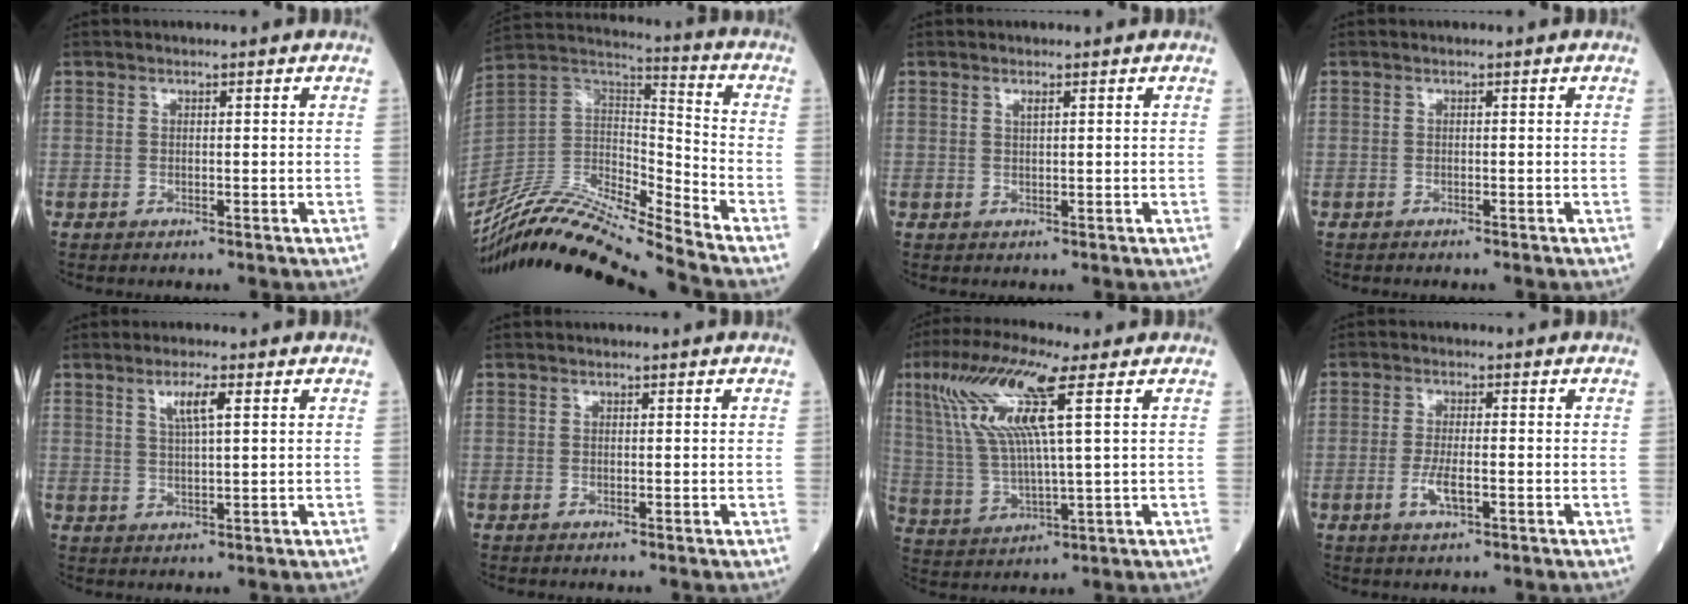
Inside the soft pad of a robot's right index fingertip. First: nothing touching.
{"total": 19.2, "force": [-17.9, -1.0, 6.9], "torque": [-0.139, 0.028, -0.330]}
{"total": 0.8, "force": [0.4, 0.0, 0.6], "torque": [-0.015, -0.002, 0.008]}
{"total": 0.8, "force": [-0.7, 0.1, 0.3], "torque": [0.000, 0.000, -0.011]}
{"total": 3.9, "force": [1.8, 0.3, 3.4], "torque": [-0.066, 0.001, 0.033]}
{"total": 0.0}
{"total": 13.6, "force": [5.4, 1.1, 12.4], "torque": [-0.276, 0.015, 0.105]}
{"total": 3.8, "force": [-1.3, 0.9, 3.5], "torque": [-0.072, -0.002, -0.022]}